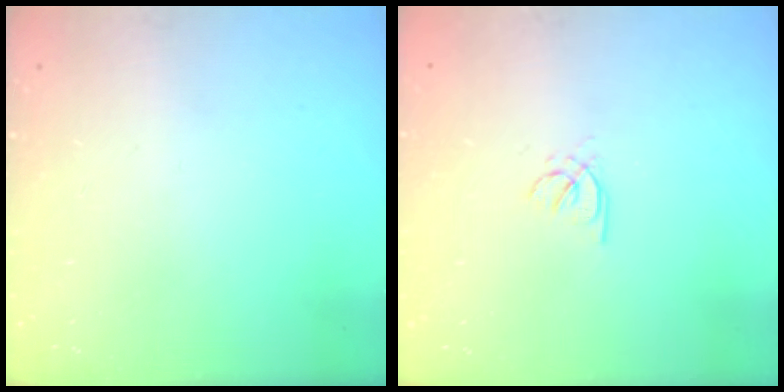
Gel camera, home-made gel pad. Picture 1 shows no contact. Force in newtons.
{"total": 1.8, "press": 1.8, "slide": 0.5}